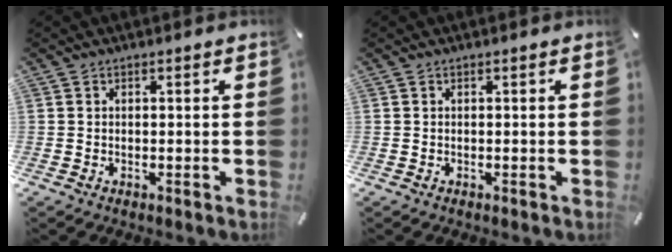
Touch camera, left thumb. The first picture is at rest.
{"total": 0.0}